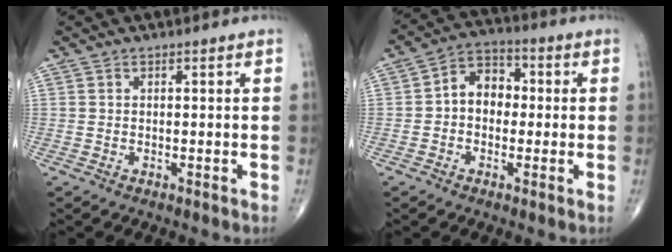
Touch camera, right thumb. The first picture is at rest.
{"total": 7.7, "force": [0.0, 5.8, 5.1], "torque": [-0.056, 0.027, -0.014]}